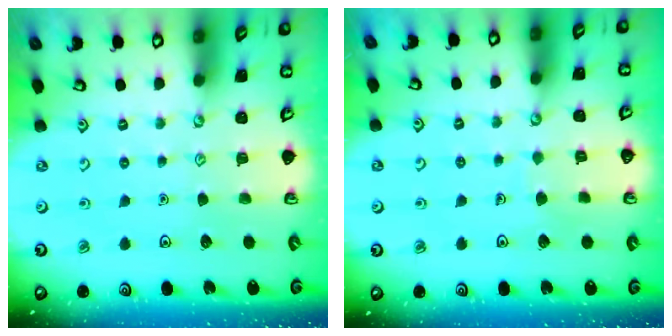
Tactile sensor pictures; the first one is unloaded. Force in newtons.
{"total": 2.7, "press": 2.7, "slide": 0.1}